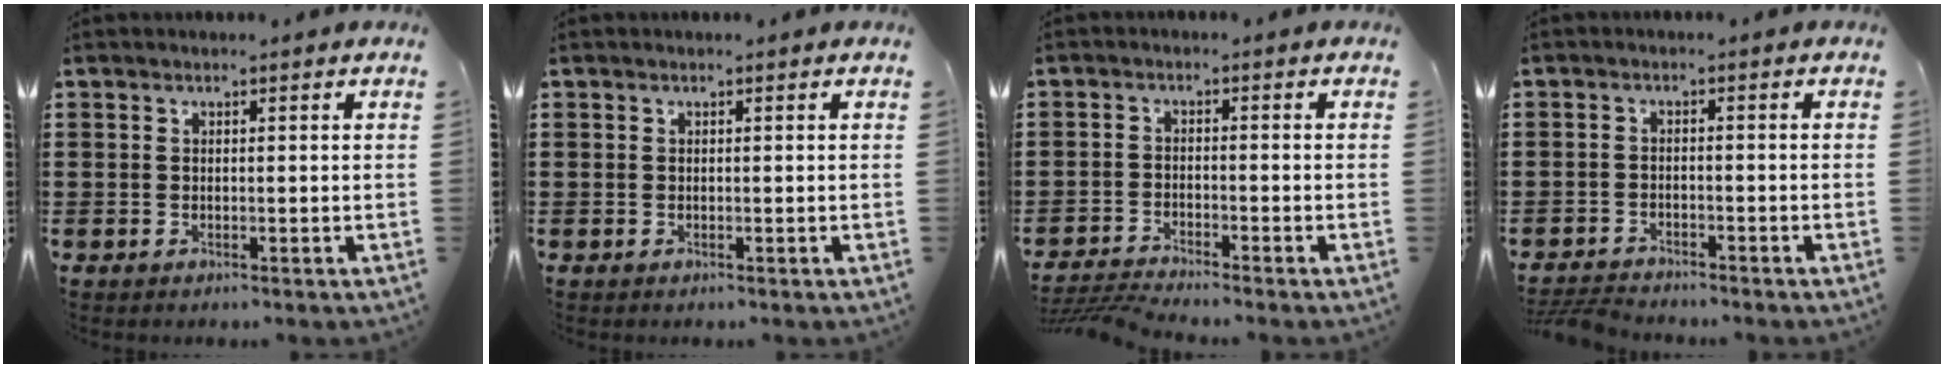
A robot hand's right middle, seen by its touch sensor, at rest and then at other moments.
{"total": 0.0}
{"total": 3.2, "force": [-3.1, -0.1, 0.8], "torque": [-0.029, -0.006, -0.069]}
{"total": 3.2, "force": [-3.1, 0.4, 0.6], "torque": [-0.018, 0.001, -0.067]}